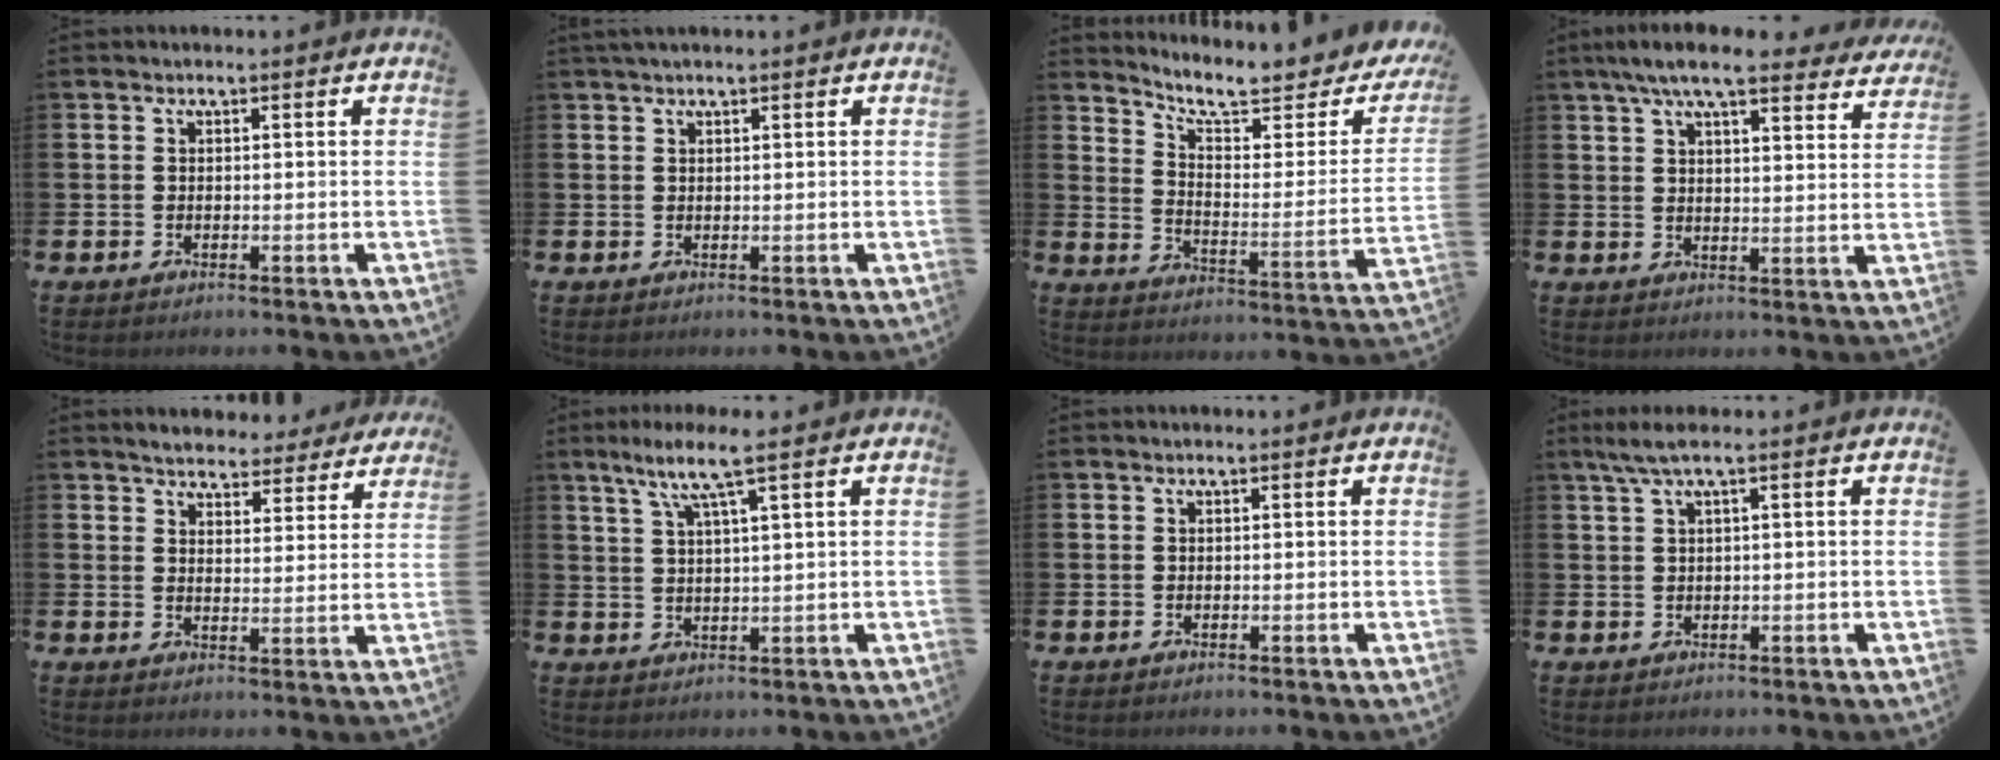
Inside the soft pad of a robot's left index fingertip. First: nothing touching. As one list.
[{"total": 1.2, "force": [1.0, 0.0, 0.6], "torque": [-0.008, 0.001, 0.017]}, {"total": 8.0, "force": [6.8, 2.0, 3.7], "torque": [-0.086, -0.048, 0.112]}, {"total": 7.7, "force": [6.8, 1.3, 3.4], "torque": [-0.073, -0.025, 0.119]}, {"total": 4.7, "force": [4.6, 0.9, 0.2], "torque": [-0.019, -0.029, 0.079]}, {"total": 6.3, "force": [4.3, 0.4, 4.6], "torque": [-0.093, -0.006, 0.071]}, {"total": 0.0}, {"total": 2.6, "force": [1.3, 0.1, 2.3], "torque": [-0.049, 0.004, 0.023]}]